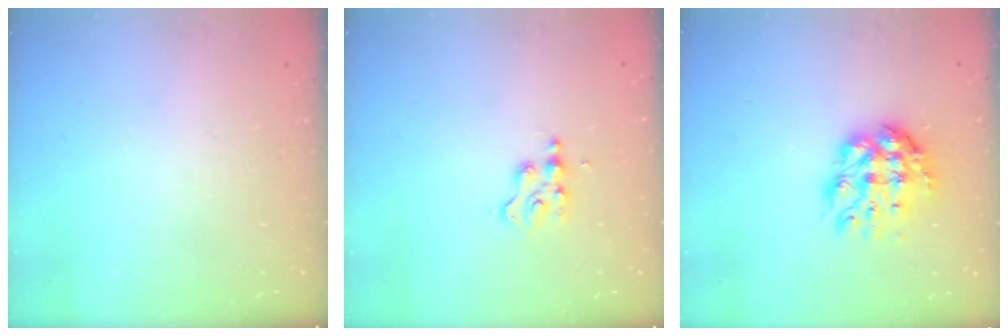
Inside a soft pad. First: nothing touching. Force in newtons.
{"total": 2.8, "press": 2.8, "slide": 0.2}
{"total": 9.9, "press": 9.8, "slide": 1.0}